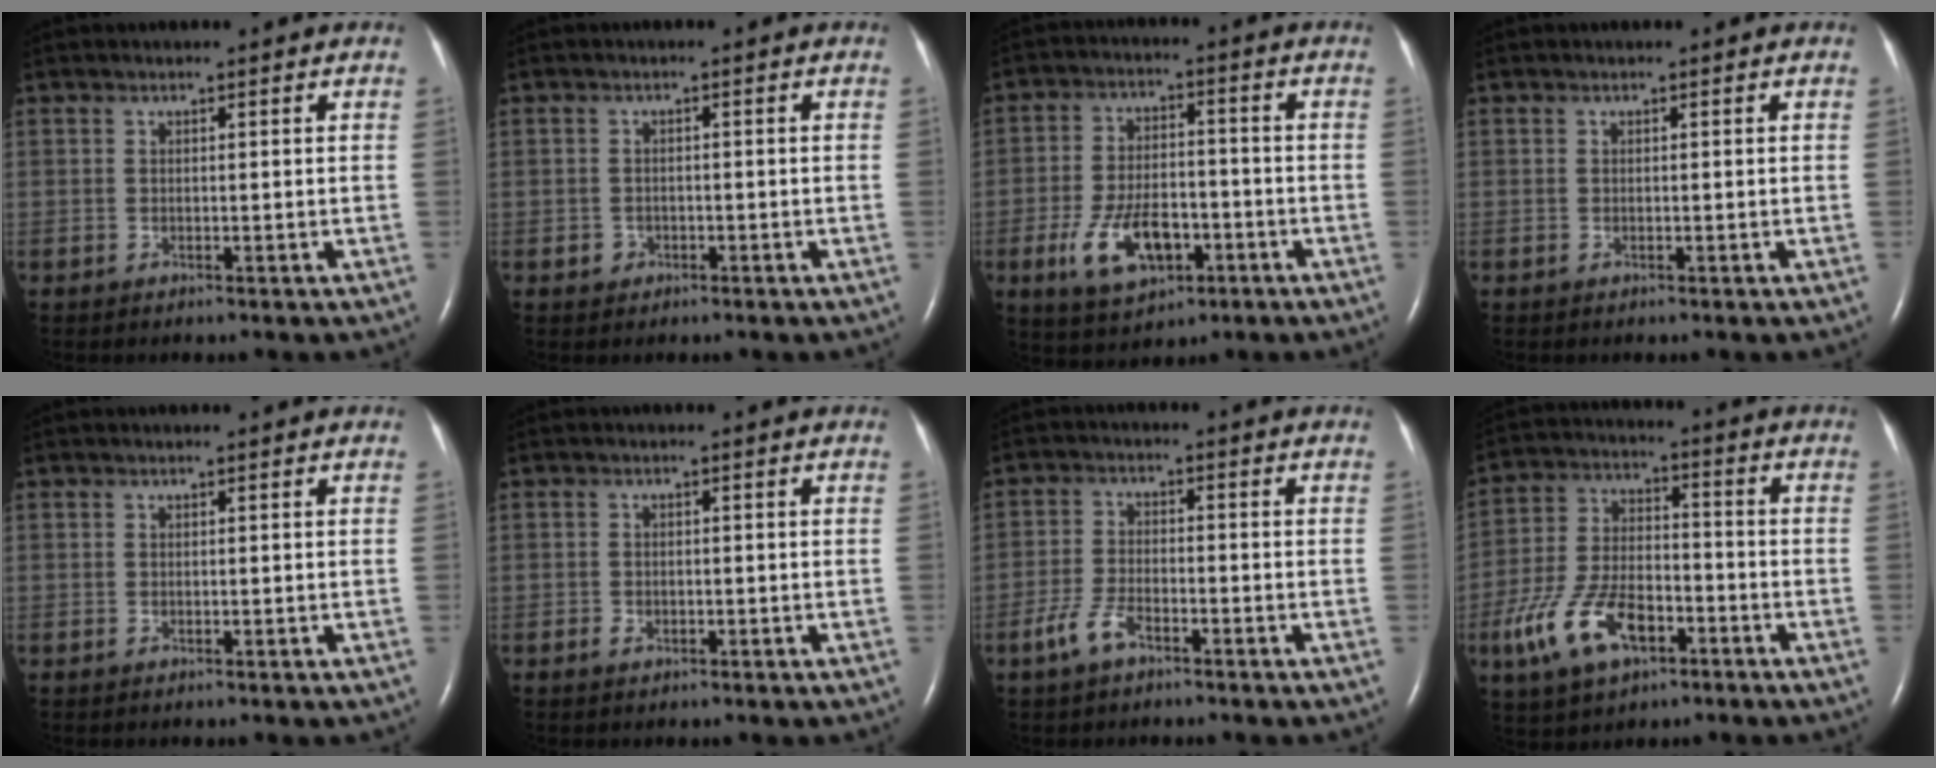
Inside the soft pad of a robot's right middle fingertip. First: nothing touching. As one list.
[{"total": 1.4, "force": [-0.7, 1.2, 0.2], "torque": [-0.001, 0.006, -0.010]}, {"total": 10.0, "force": [-3.9, 5.1, 7.6], "torque": [-0.154, 0.000, -0.062]}, {"total": 0.0}, {"total": 0.0}, {"total": 1.2, "force": [-0.6, 0.9, 0.6], "torque": [-0.012, 0.003, -0.007]}, {"total": 4.6, "force": [-3.0, 1.7, 3.1], "torque": [-0.074, -0.002, -0.058]}, {"total": 12.2, "force": [-5.7, 6.0, 9.0], "torque": [-0.202, 0.006, -0.100]}]